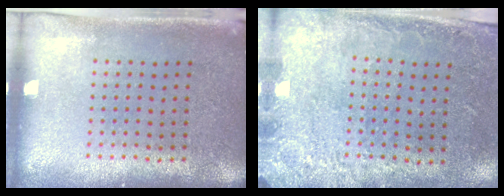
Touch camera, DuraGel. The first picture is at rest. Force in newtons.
{"total": 2.7, "press": 1.9, "slide": 1.9}